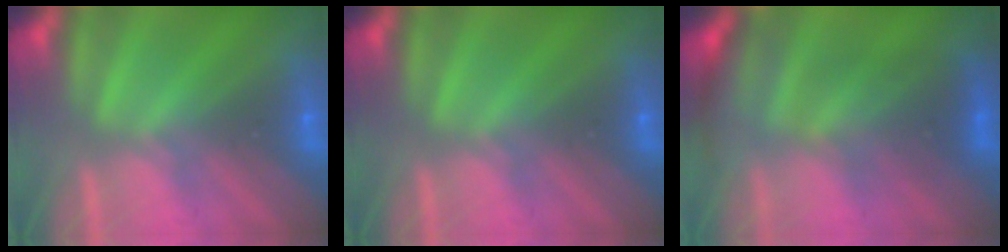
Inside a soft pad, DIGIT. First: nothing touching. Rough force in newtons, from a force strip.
{"total": 0.0}
{"total": 2.6}